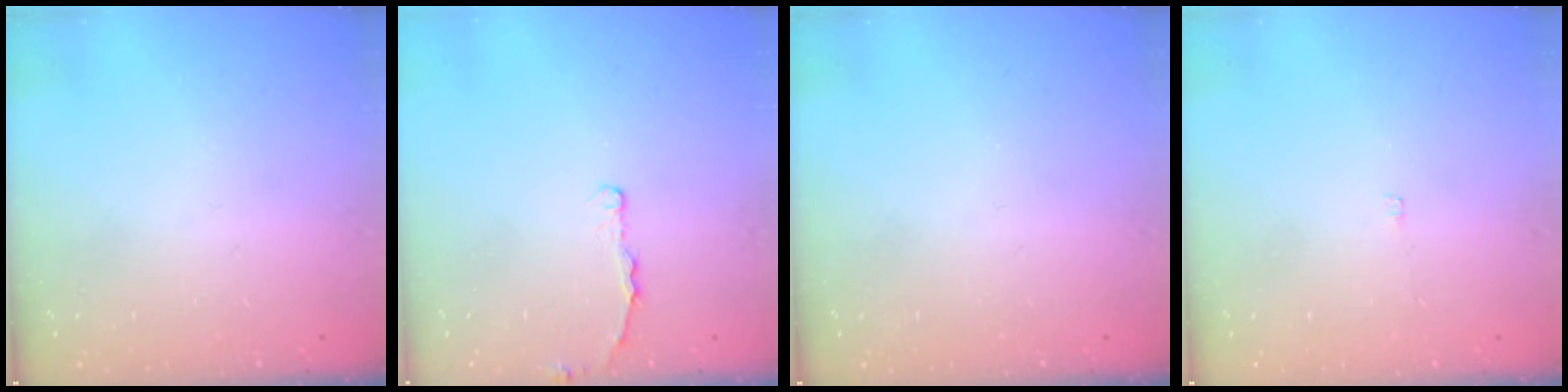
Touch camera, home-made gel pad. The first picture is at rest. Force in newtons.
{"total": 2.3, "press": 2.3, "slide": 0.4}
{"total": 0.0}
{"total": 1.3, "press": 1.3, "slide": 0.2}